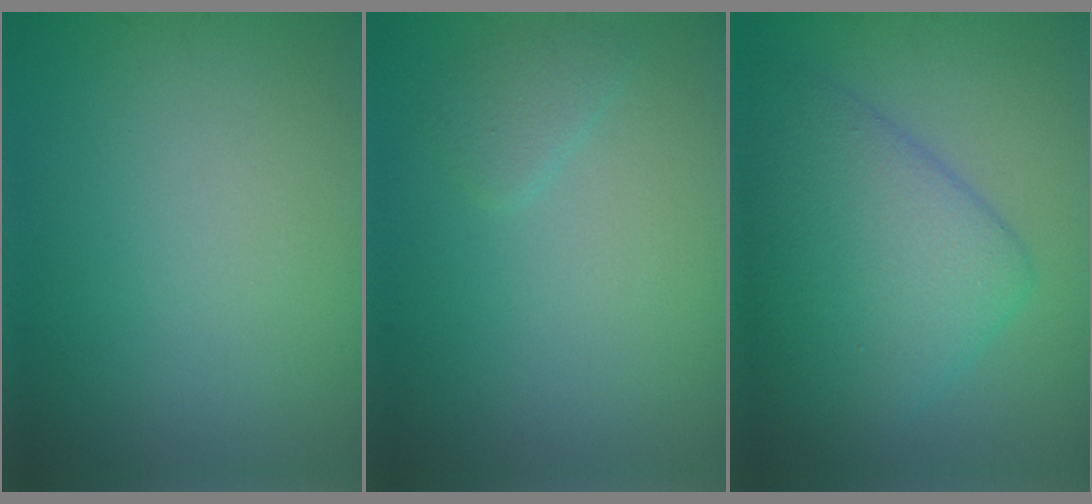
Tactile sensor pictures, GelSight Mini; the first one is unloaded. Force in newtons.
{"total": 1.3, "press": 1.2, "slide": 0.2}
{"total": 7.8, "press": 7.8, "slide": 0.0}